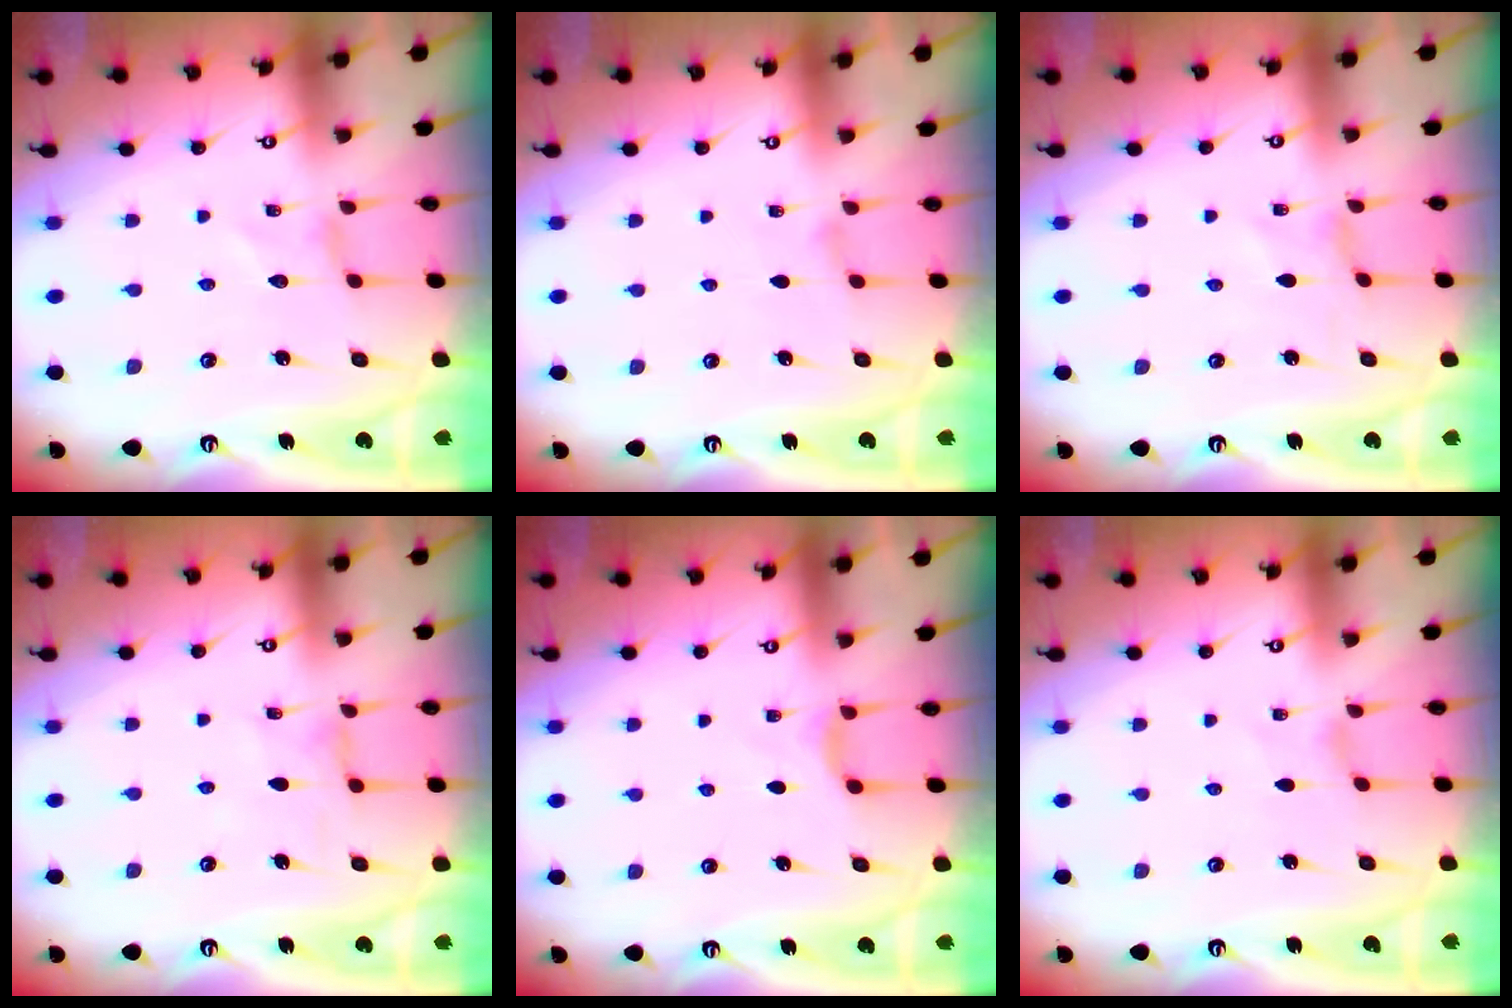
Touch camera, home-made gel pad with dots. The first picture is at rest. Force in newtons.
{"total": 1.9, "press": 1.9, "slide": 0.3}
{"total": 0.0}
{"total": 1.7, "press": 1.7, "slide": 0.3}
{"total": 4.0, "press": 3.9, "slide": 0.7}
{"total": 0.0}